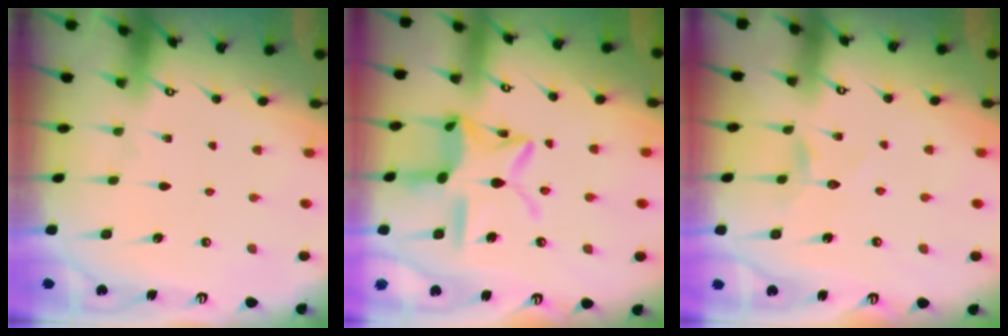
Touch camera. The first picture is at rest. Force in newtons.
{"total": 15.2, "press": 15.2, "slide": 1.2}
{"total": 3.4, "press": 3.4, "slide": 0.3}